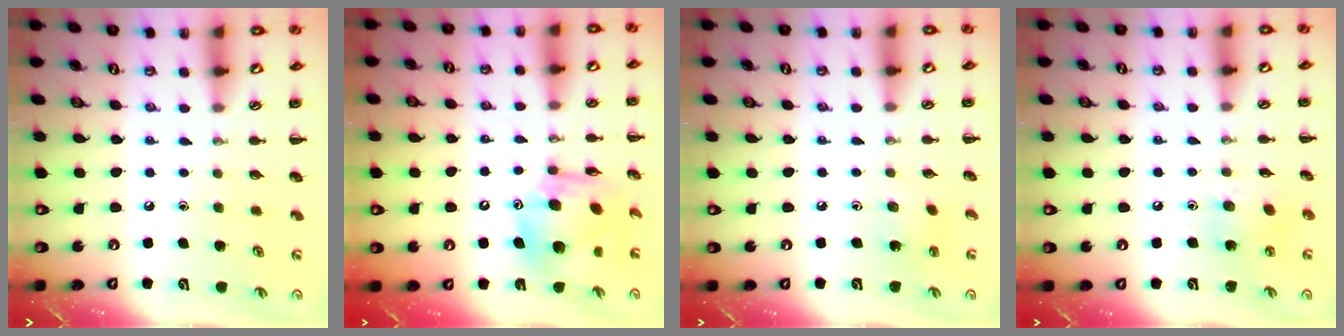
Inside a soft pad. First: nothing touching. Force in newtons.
{"total": 10.6, "press": 10.1, "slide": 3.3}
{"total": 2.0, "press": 1.8, "slide": 0.7}
{"total": 6.2, "press": 6.2, "slide": 0.6}